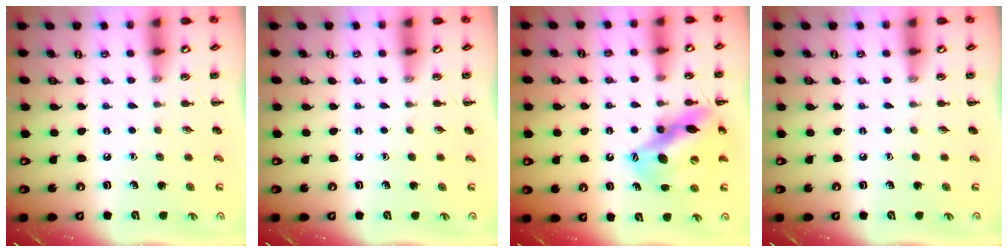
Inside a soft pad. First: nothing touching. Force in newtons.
{"total": 0.0}
{"total": 14.2, "press": 13.7, "slide": 3.6}
{"total": 0.0}